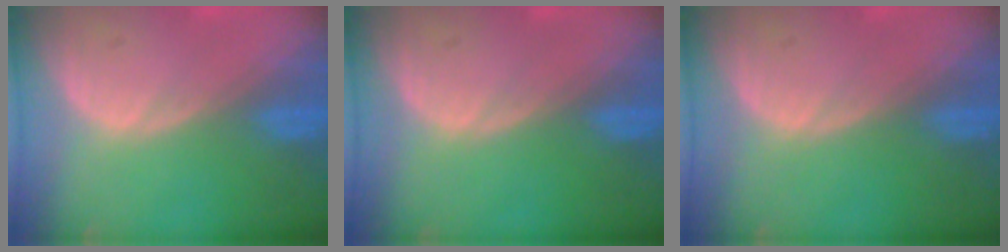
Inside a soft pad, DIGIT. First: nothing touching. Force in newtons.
{"total": 0.0}
{"total": 0.0}